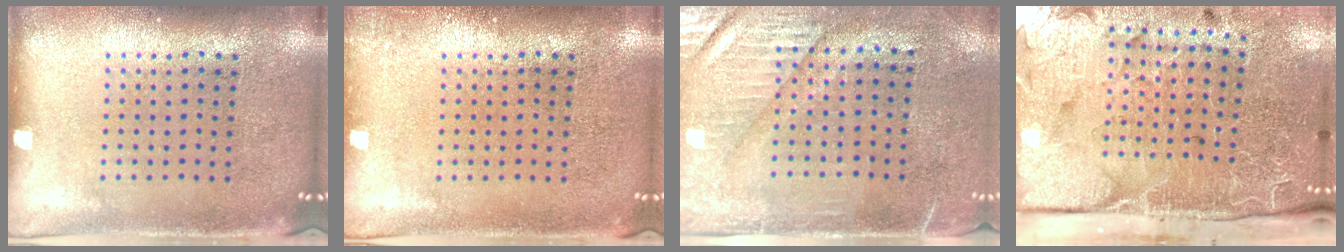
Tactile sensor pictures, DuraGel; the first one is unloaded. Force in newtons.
{"total": 0.7, "press": 0.7, "slide": 0.2}
{"total": 3.6, "press": 3.1, "slide": 1.8}
{"total": 5.0, "press": 4.0, "slide": 3.1}